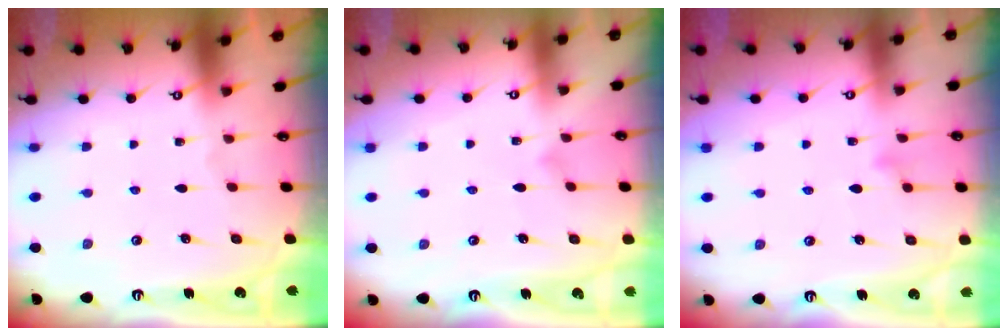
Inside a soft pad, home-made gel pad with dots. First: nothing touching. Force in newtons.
{"total": 6.9, "press": 6.9, "slide": 0.4}
{"total": 8.6, "press": 8.6, "slide": 0.9}